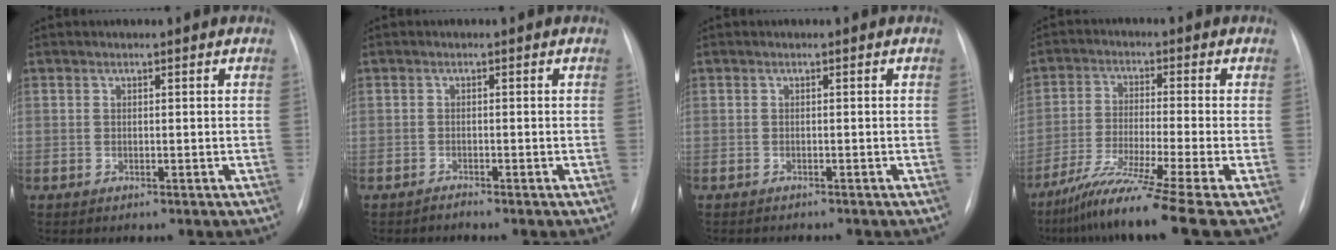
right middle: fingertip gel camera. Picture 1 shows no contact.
{"total": 0.7, "force": [-0.7, -0.3, -0.1], "torque": [0.000, -0.006, -0.011]}
{"total": 1.5, "force": [-1.4, 0.2, 0.4], "torque": [-0.004, -0.006, -0.013]}
{"total": 12.9, "force": [-9.4, -2.8, 8.3], "torque": [-0.146, -0.046, -0.156]}